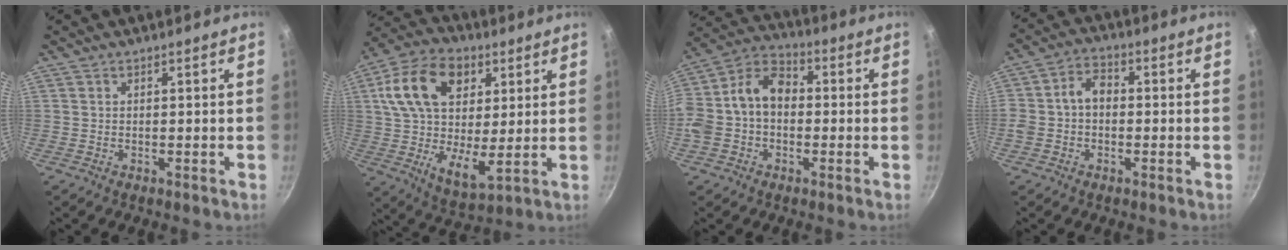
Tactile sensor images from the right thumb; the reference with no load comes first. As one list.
[{"total": 19.9, "force": [6.4, 12.2, 14.3], "torque": [-0.241, -0.015, 0.106]}, {"total": 12.9, "force": [-0.8, 9.5, 8.7], "torque": [-0.137, 0.048, -0.036]}, {"total": 4.6, "force": [-0.3, 3.6, 2.8], "torque": [-0.035, 0.015, -0.013]}]